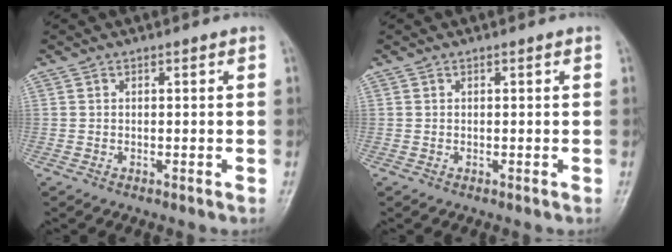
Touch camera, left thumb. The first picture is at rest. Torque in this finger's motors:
{"motor_torque": [0.00, 0.00, -0.03, -0.03, 0.00]}